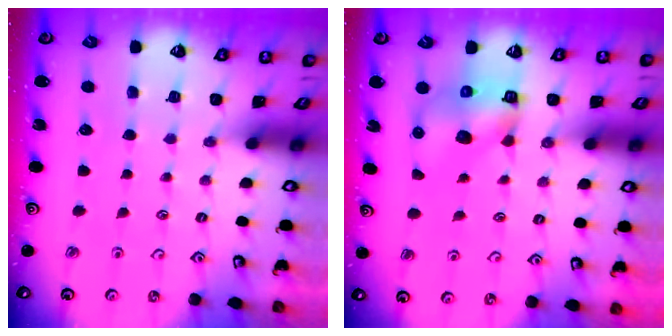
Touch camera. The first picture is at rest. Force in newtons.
{"total": 8.0, "press": 7.9, "slide": 1.2}